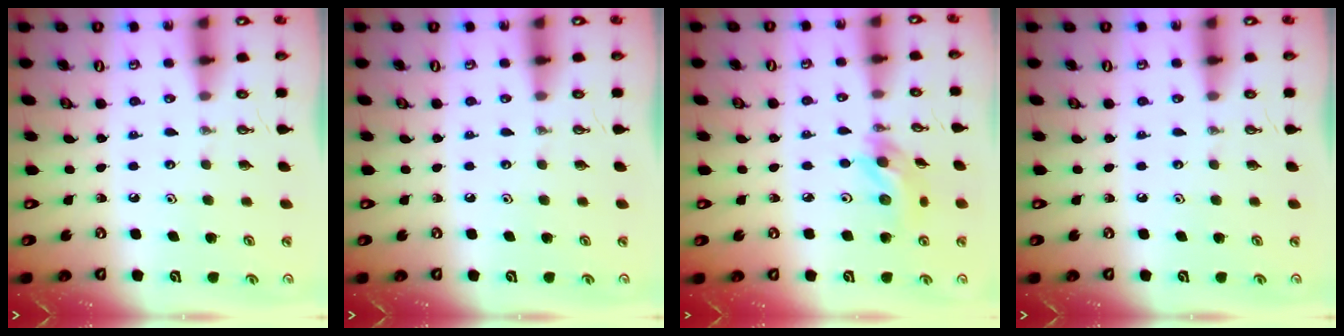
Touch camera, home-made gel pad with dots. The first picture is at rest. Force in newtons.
{"total": 0.0}
{"total": 11.4, "press": 11.2, "slide": 2.3}
{"total": 0.0}